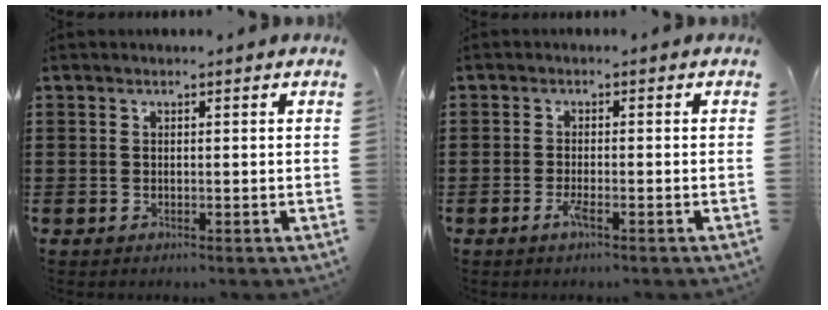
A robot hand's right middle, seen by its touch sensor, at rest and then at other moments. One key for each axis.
{"total": 2.1, "fx": -1.1, "fy": 0.2, "fz": 1.7, "tx": -0.044, "ty": -0.007, "tz": -0.024}